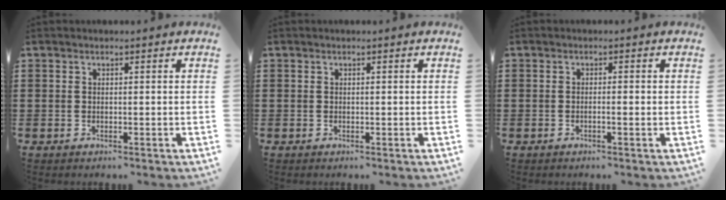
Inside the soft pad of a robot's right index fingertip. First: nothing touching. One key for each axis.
{"total": 0.0}
{"total": 1.2, "fx": -0.5, "fy": -0.1, "fz": 1.1, "tx": -0.019, "ty": -0.004, "tz": -0.009}